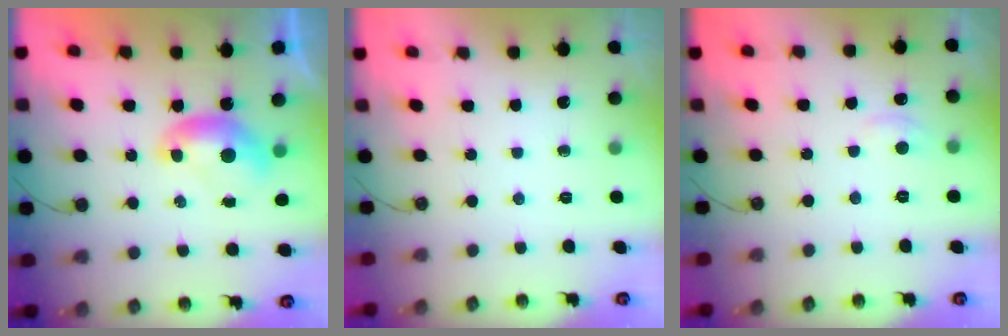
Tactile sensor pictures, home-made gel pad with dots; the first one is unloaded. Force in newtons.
{"total": 0.0}
{"total": 3.7, "press": 3.7, "slide": 0.3}